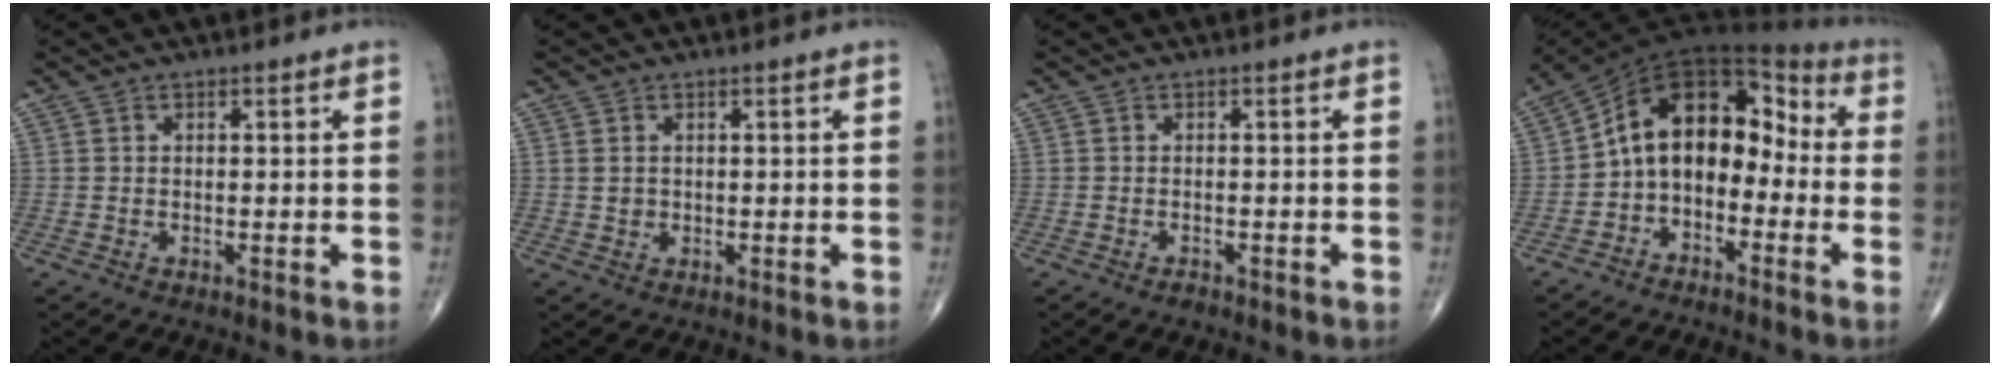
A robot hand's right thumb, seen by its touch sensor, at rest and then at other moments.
{"total": 1.6, "force": [0.2, 1.4, 0.8], "torque": [-0.012, -0.001, 0.008]}
{"total": 1.1, "force": [-0.8, 0.5, 0.5], "torque": [-0.010, 0.004, -0.012]}
{"total": 13.6, "force": [-2.4, 9.4, 9.6], "torque": [-0.127, 0.083, -0.058]}